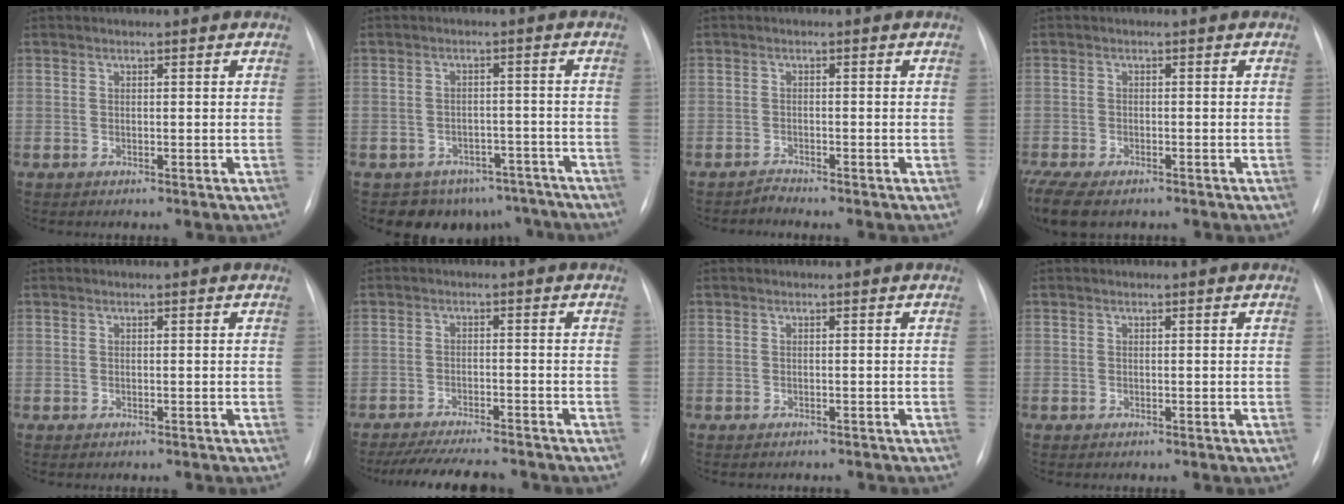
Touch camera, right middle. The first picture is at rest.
{"total": 9.5, "force": [-7.5, 5.8, 0.8], "torque": [0.011, 0.030, -0.083]}
{"total": 1.1, "force": [-1.0, -0.3, -0.3], "torque": [0.012, -0.006, -0.015]}
{"total": 10.9, "force": [-7.7, 4.8, 6.1], "torque": [-0.145, -0.010, -0.115]}
{"total": 1.5, "force": [-1.4, 0.4, 0.5], "torque": [-0.007, -0.003, -0.015]}
{"total": 11.9, "force": [-10.7, 1.7, 4.9], "torque": [-0.073, -0.009, -0.150]}
{"total": 4.7, "force": [-4.2, 1.4, 1.5], "torque": [-0.018, 0.002, -0.045]}
{"total": 0.7, "force": [-0.6, 0.1, 0.4], "torque": [-0.005, -0.001, -0.007]}